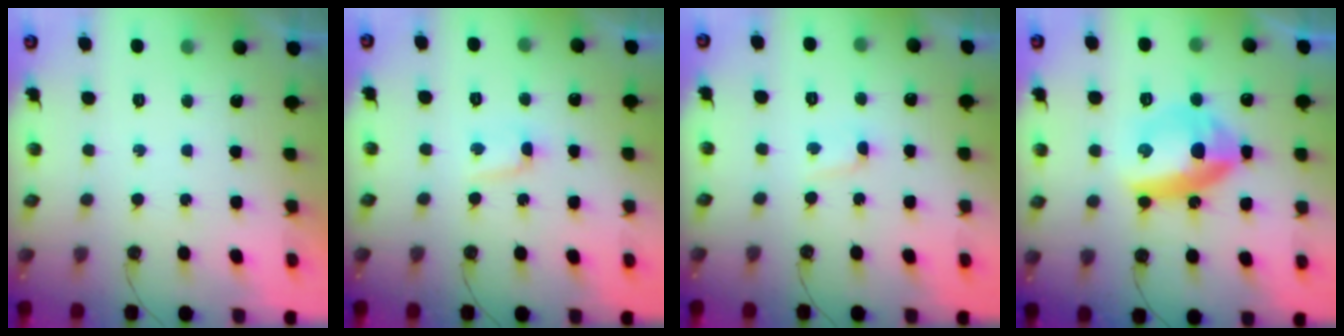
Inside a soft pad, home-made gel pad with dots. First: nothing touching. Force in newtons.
{"total": 2.5, "press": 2.3, "slide": 0.8}
{"total": 1.7, "press": 1.7, "slide": 0.3}
{"total": 14.8, "press": 14.8, "slide": 0.5}